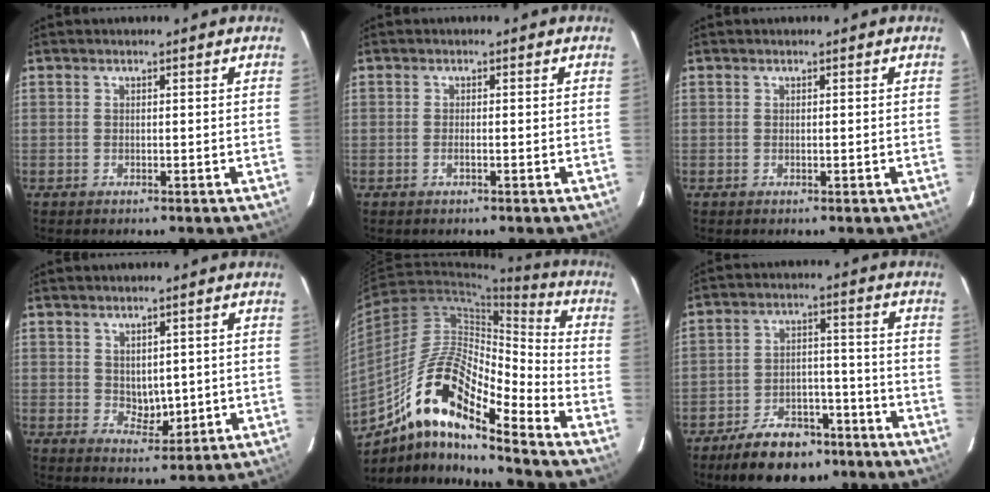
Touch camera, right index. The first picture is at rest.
{"total": 1.1, "force": [-0.4, 0.3, 0.9], "torque": [-0.022, 0.000, -0.008]}
{"total": 0.0}
{"total": 1.5, "force": [0.0, 1.0, 1.2], "torque": [-0.025, -0.002, 0.005]}
{"total": 18.2, "force": [-10.8, 4.6, 13.8], "torque": [-0.259, 0.030, -0.186]}
{"total": 12.2, "force": [-8.9, 5.8, 5.9], "torque": [-0.095, 0.013, -0.145]}